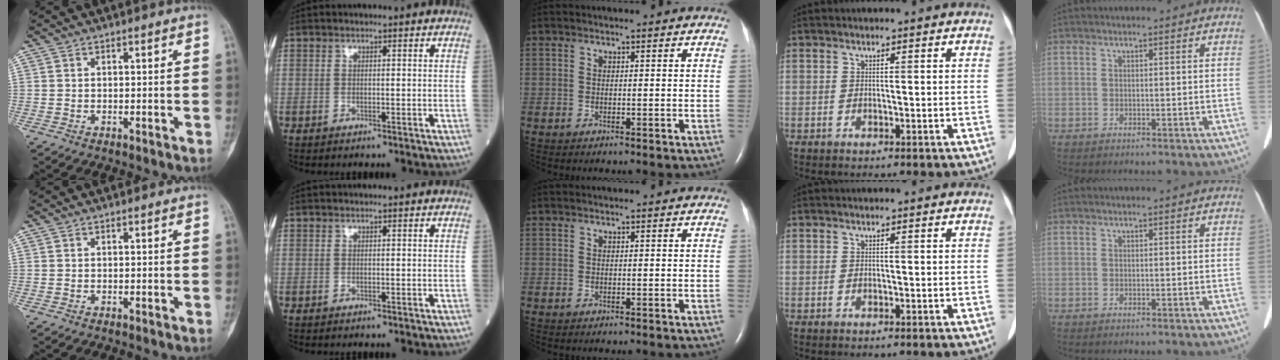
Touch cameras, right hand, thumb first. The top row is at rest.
{}